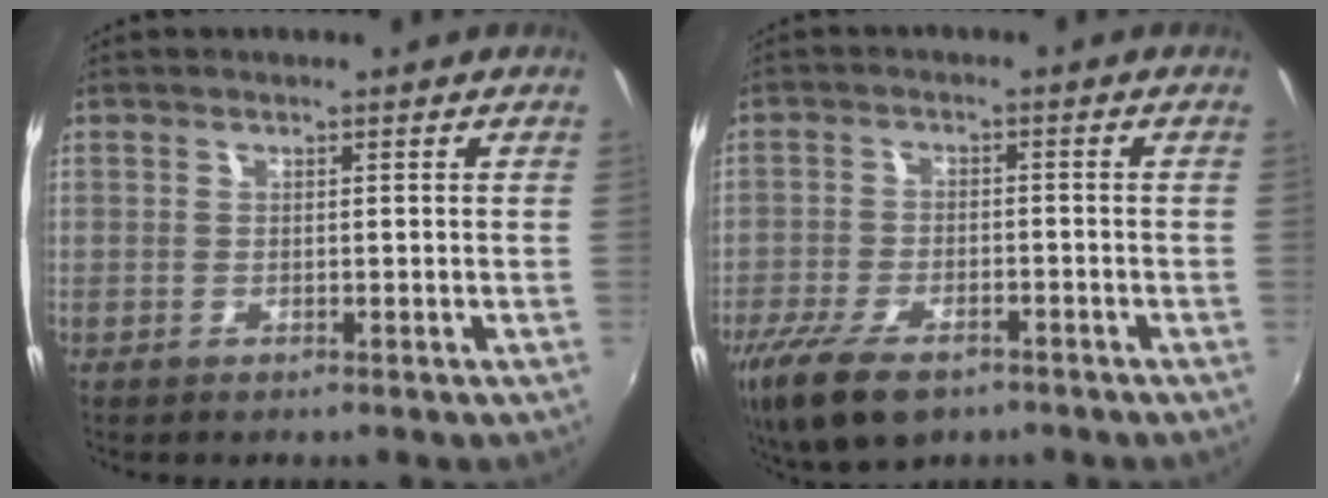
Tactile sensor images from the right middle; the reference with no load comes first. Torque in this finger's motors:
{"motor_torque": [1.23, -0.91, 0.18, 0.15]}